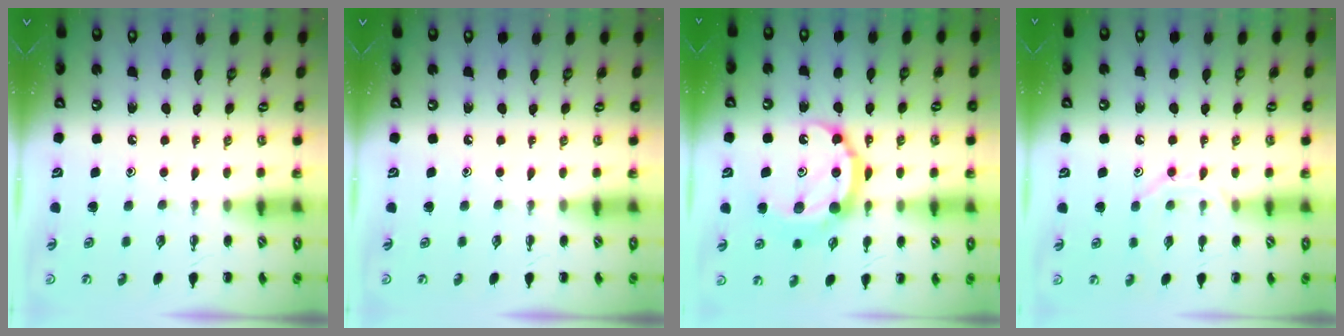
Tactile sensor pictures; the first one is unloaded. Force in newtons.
{"total": 0.0}
{"total": 12.8, "press": 12.7, "slide": 0.8}
{"total": 8.8, "press": 8.8, "slide": 0.7}